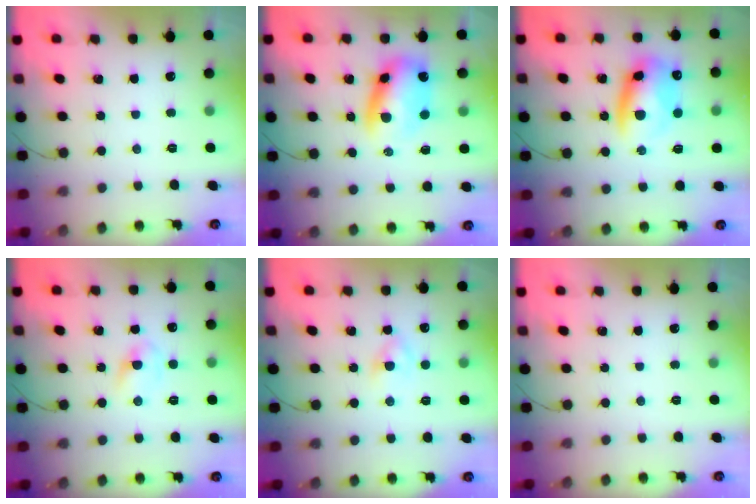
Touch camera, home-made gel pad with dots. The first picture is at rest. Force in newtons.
{"total": 8.9, "press": 8.5, "slide": 2.5}
{"total": 11.4, "press": 11.1, "slide": 2.6}
{"total": 4.4, "press": 4.1, "slide": 1.5}
{"total": 2.6, "press": 2.4, "slide": 1.1}
{"total": 0.0}